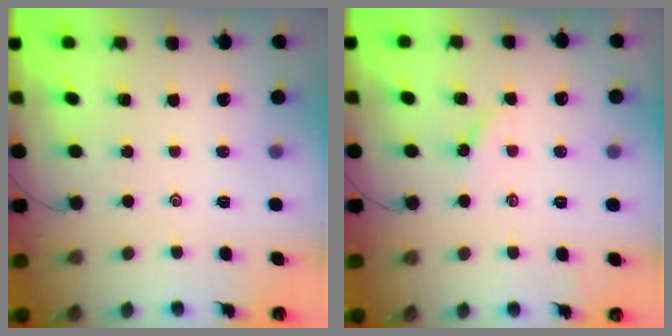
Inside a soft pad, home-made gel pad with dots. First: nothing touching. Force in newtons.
{"total": 2.7, "press": 2.7, "slide": 0.4}